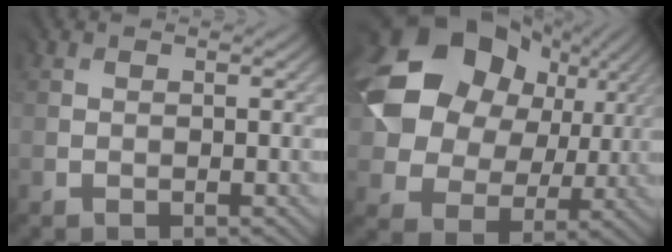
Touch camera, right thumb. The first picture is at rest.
{"total": 18.0, "force": [6.0, 14.2, 9.3], "torque": [-0.223, 0.030, 0.121]}